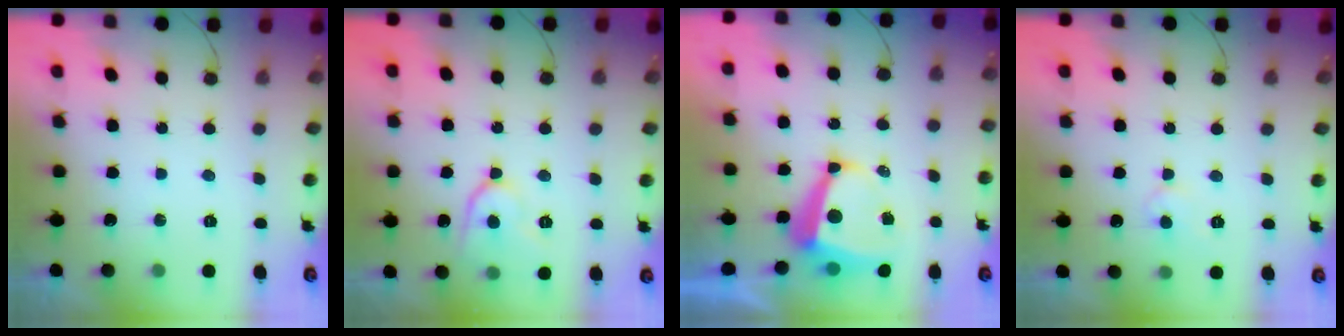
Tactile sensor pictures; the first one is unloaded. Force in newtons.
{"total": 9.5, "press": 9.4, "slide": 1.1}
{"total": 8.2, "press": 8.0, "slide": 1.3}
{"total": 4.5, "press": 4.5, "slide": 0.5}